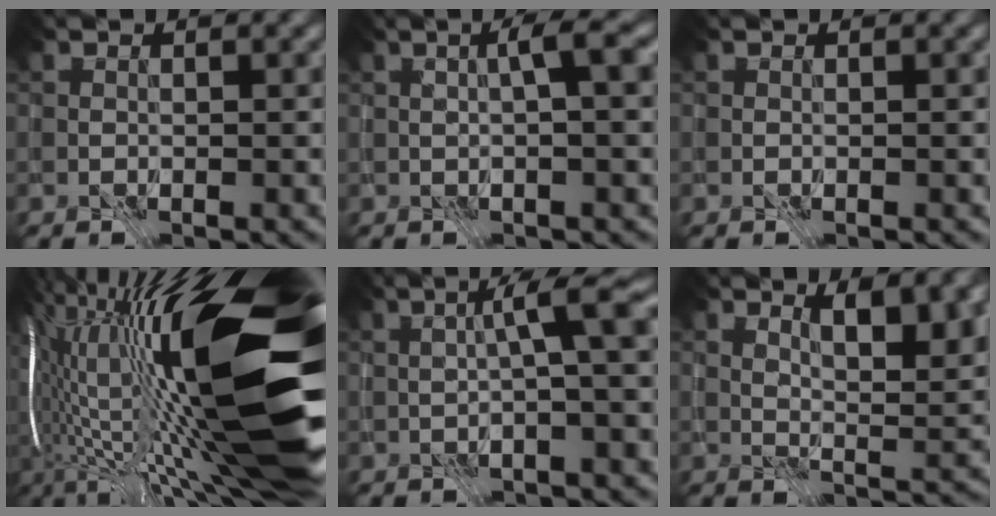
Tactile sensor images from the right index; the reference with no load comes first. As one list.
[{"total": 2.4, "force": [0.4, -0.2, 2.3], "torque": [-0.037, 0.011, 0.004]}, {"total": 0.0}, {"total": 22.3, "force": [1.0, 6.4, 21.3], "torque": [-0.374, 0.014, 0.004]}, {"total": 4.2, "force": [0.1, 0.1, 4.2], "torque": [-0.067, 0.022, -0.005]}, {"total": 4.7, "force": [2.7, 1.1, 3.7], "torque": [-0.063, -0.006, 0.047]}]